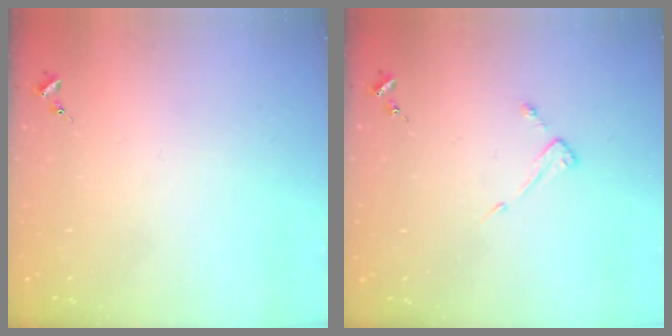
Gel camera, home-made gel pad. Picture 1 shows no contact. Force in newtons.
{"total": 3.9, "press": 3.8, "slide": 0.4}